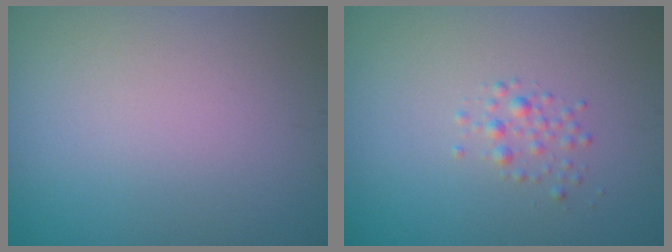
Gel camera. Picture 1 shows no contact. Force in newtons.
{"total": 1.2, "press": 1.2, "slide": 0.1}